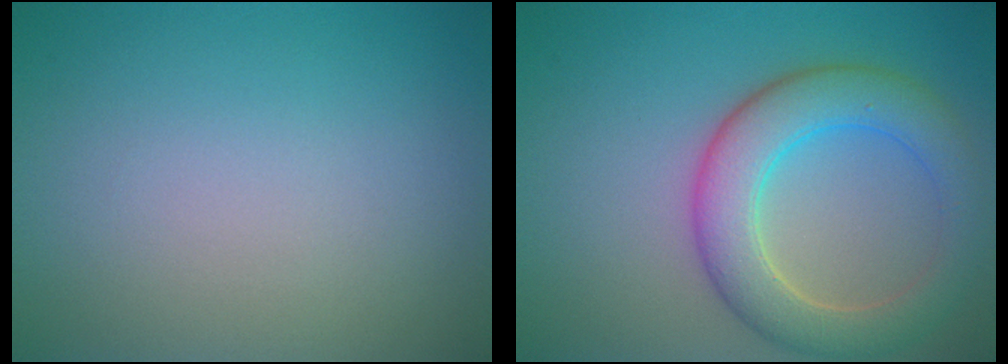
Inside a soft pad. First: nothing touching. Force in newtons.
{"total": 6.3, "press": 6.2, "slide": 0.6}